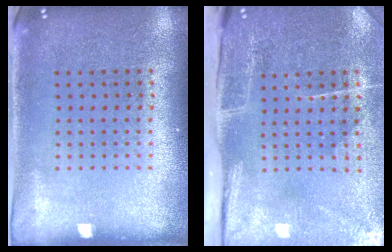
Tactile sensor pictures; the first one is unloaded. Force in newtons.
{"total": 4.8, "press": 3.8, "slide": 2.9}